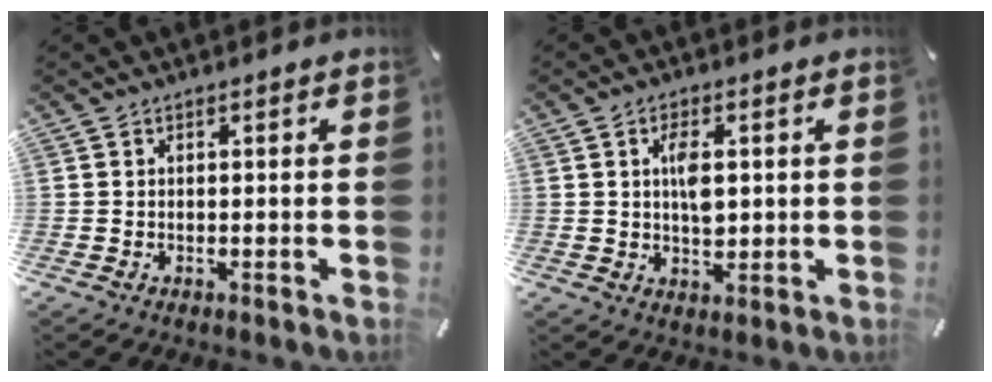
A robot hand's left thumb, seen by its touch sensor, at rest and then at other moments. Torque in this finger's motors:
{"motor_torque": [0.89, 0.78, 0.69, -0.18, 0.03]}